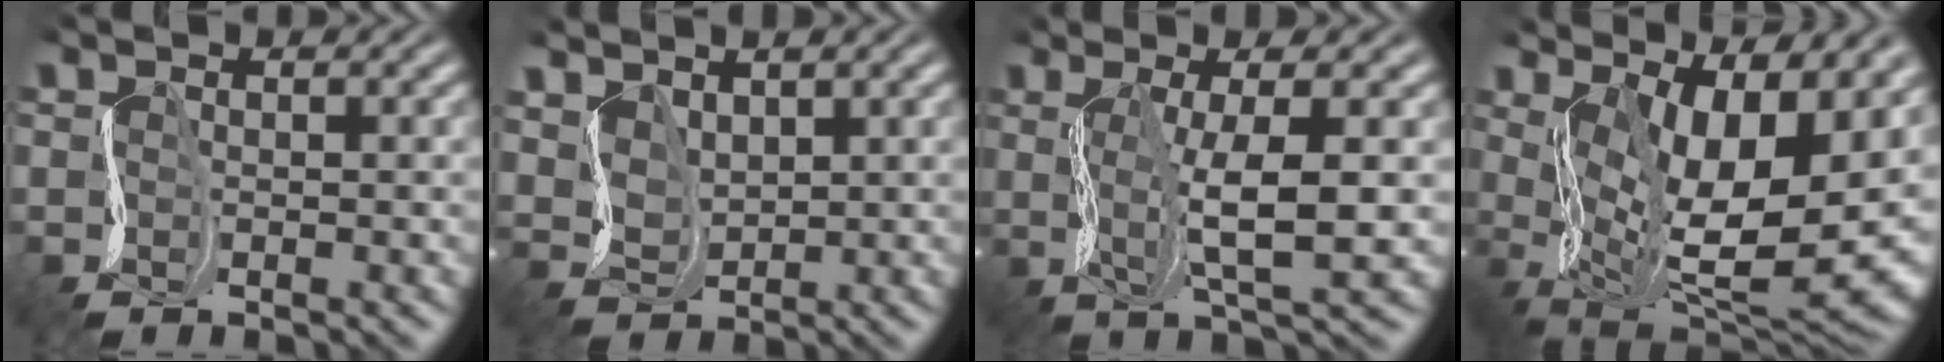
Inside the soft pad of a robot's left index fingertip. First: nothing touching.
{"total": 3.0, "force": [2.6, 1.5, 0.5], "torque": [-0.026, 0.004, 0.059]}
{"total": 5.8, "force": [0.9, 1.3, 5.6], "torque": [-0.092, 0.008, 0.017]}
{"total": 15.5, "force": [2.7, 6.6, 13.7], "torque": [-0.196, -0.008, 0.072]}